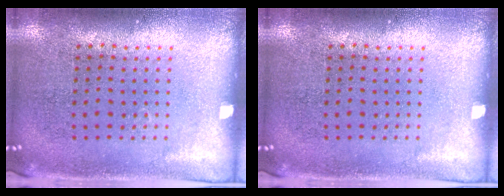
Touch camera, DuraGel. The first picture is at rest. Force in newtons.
{"total": 0.0}